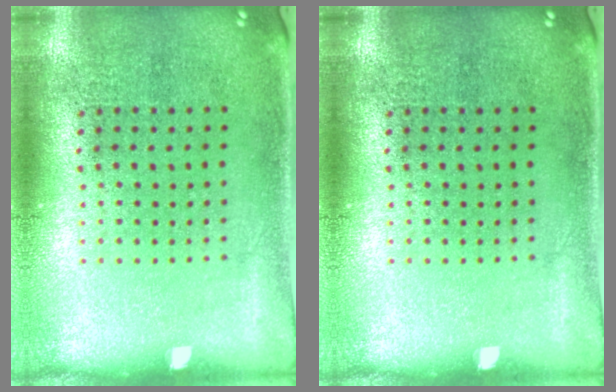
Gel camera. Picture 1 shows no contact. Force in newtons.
{"total": 0.0}